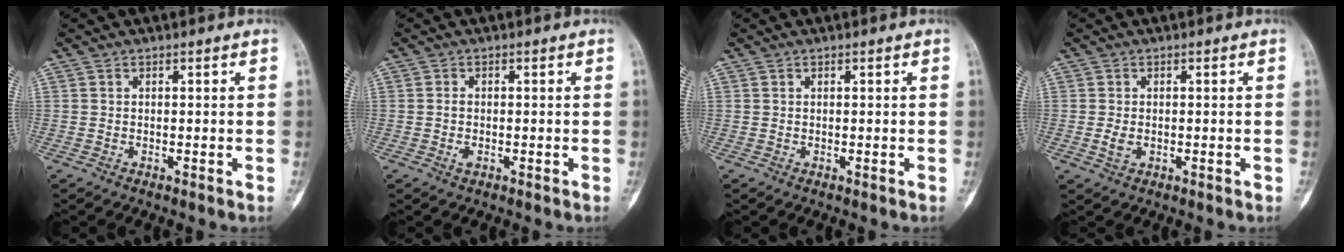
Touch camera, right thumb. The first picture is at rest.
{"total": 1.5, "force": [-0.4, 1.0, 1.1], "torque": [-0.018, 0.003, -0.009]}
{"total": 0.0}
{"total": 1.9, "force": [-0.3, 1.3, 1.3], "torque": [-0.029, -0.003, -0.006]}